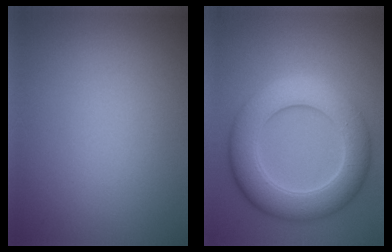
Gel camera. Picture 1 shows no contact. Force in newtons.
{"total": 8.4, "press": 8.4, "slide": 0.4}